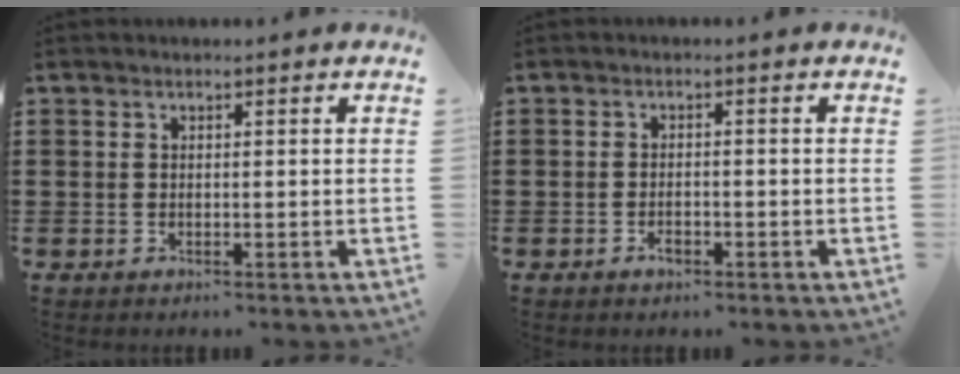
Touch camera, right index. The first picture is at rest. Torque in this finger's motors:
{"motor_torque": [-0.78, 1.35, 0.01, 0.00]}